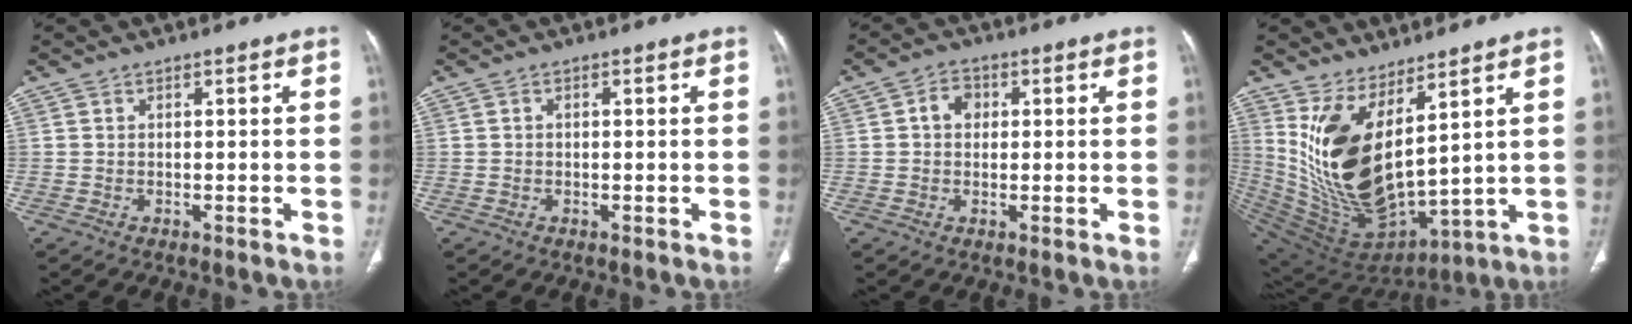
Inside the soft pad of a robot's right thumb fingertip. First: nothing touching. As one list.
[{"total": 0.0}, {"total": 3.9, "force": [0.7, 3.1, 2.2], "torque": [-0.020, 0.010, 0.008]}, {"total": 17.5, "force": [7.0, 7.7, 14.0], "torque": [-0.249, -0.069, 0.169]}]